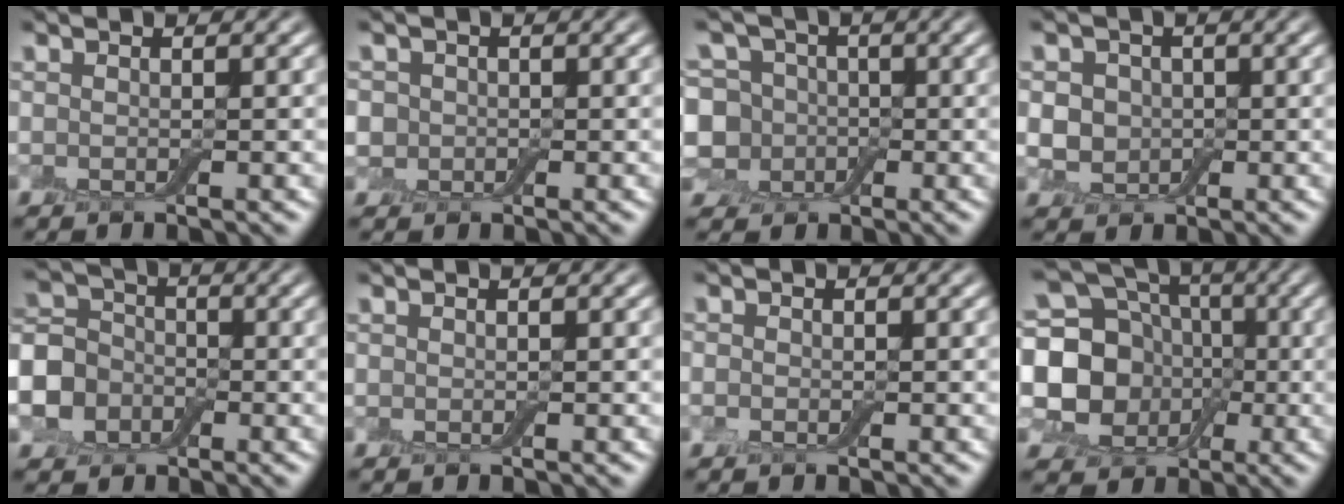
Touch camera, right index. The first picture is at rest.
{"total": 2.1, "force": [0.0, 2.0, 0.6], "torque": [-0.002, 0.002, -0.009]}
{"total": 6.6, "force": [-0.3, 5.9, 3.0], "torque": [-0.055, 0.027, -0.047]}
{"total": 4.0, "force": [0.3, 3.5, 1.9], "torque": [-0.029, 0.012, -0.015]}
{"total": 8.0, "force": [-2.6, 7.0, 2.9], "torque": [-0.075, -0.002, -0.076]}
{"total": 0.0}
{"total": 0.7, "force": [-0.3, 0.5, 0.3], "torque": [-0.005, -0.001, -0.008]}
{"total": 12.1, "force": [-0.1, 10.5, 5.9], "torque": [-0.115, 0.004, -0.035]}